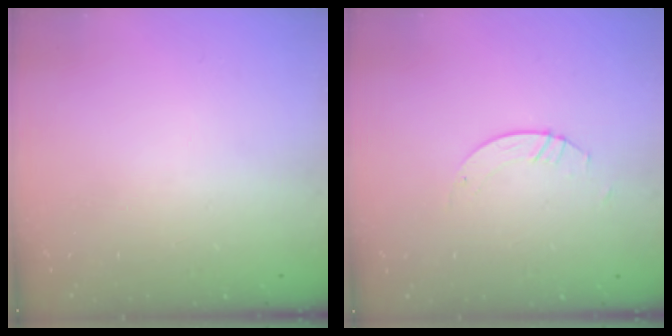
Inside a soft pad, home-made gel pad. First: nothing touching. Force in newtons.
{"total": 1.1, "press": 1.1, "slide": 0.1}